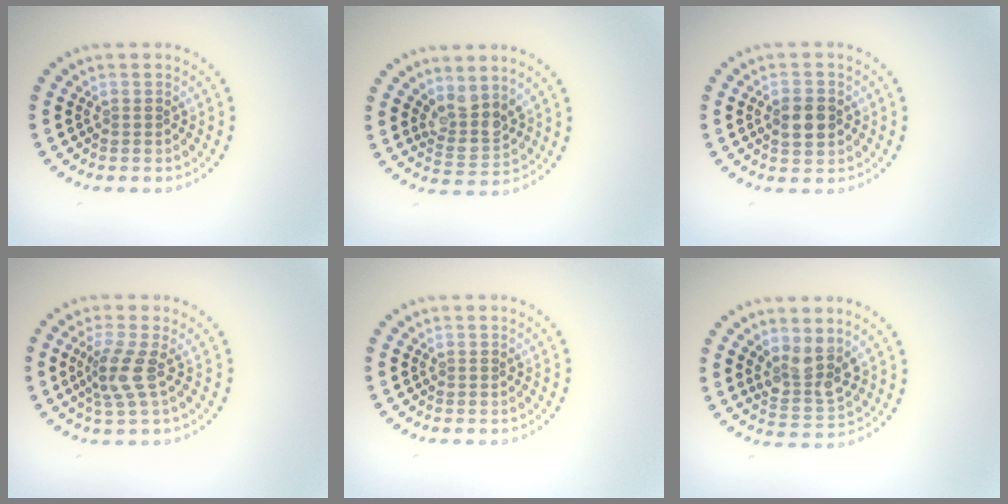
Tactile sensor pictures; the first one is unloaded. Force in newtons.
{"total": 2.9, "press": 2.2, "slide": 1.9}
{"total": 3.0, "press": 3.0, "slide": 0.1}
{"total": 2.9, "press": 2.1, "slide": 1.9}
{"total": 0.0}
{"total": 3.3, "press": 3.0, "slide": 1.4}